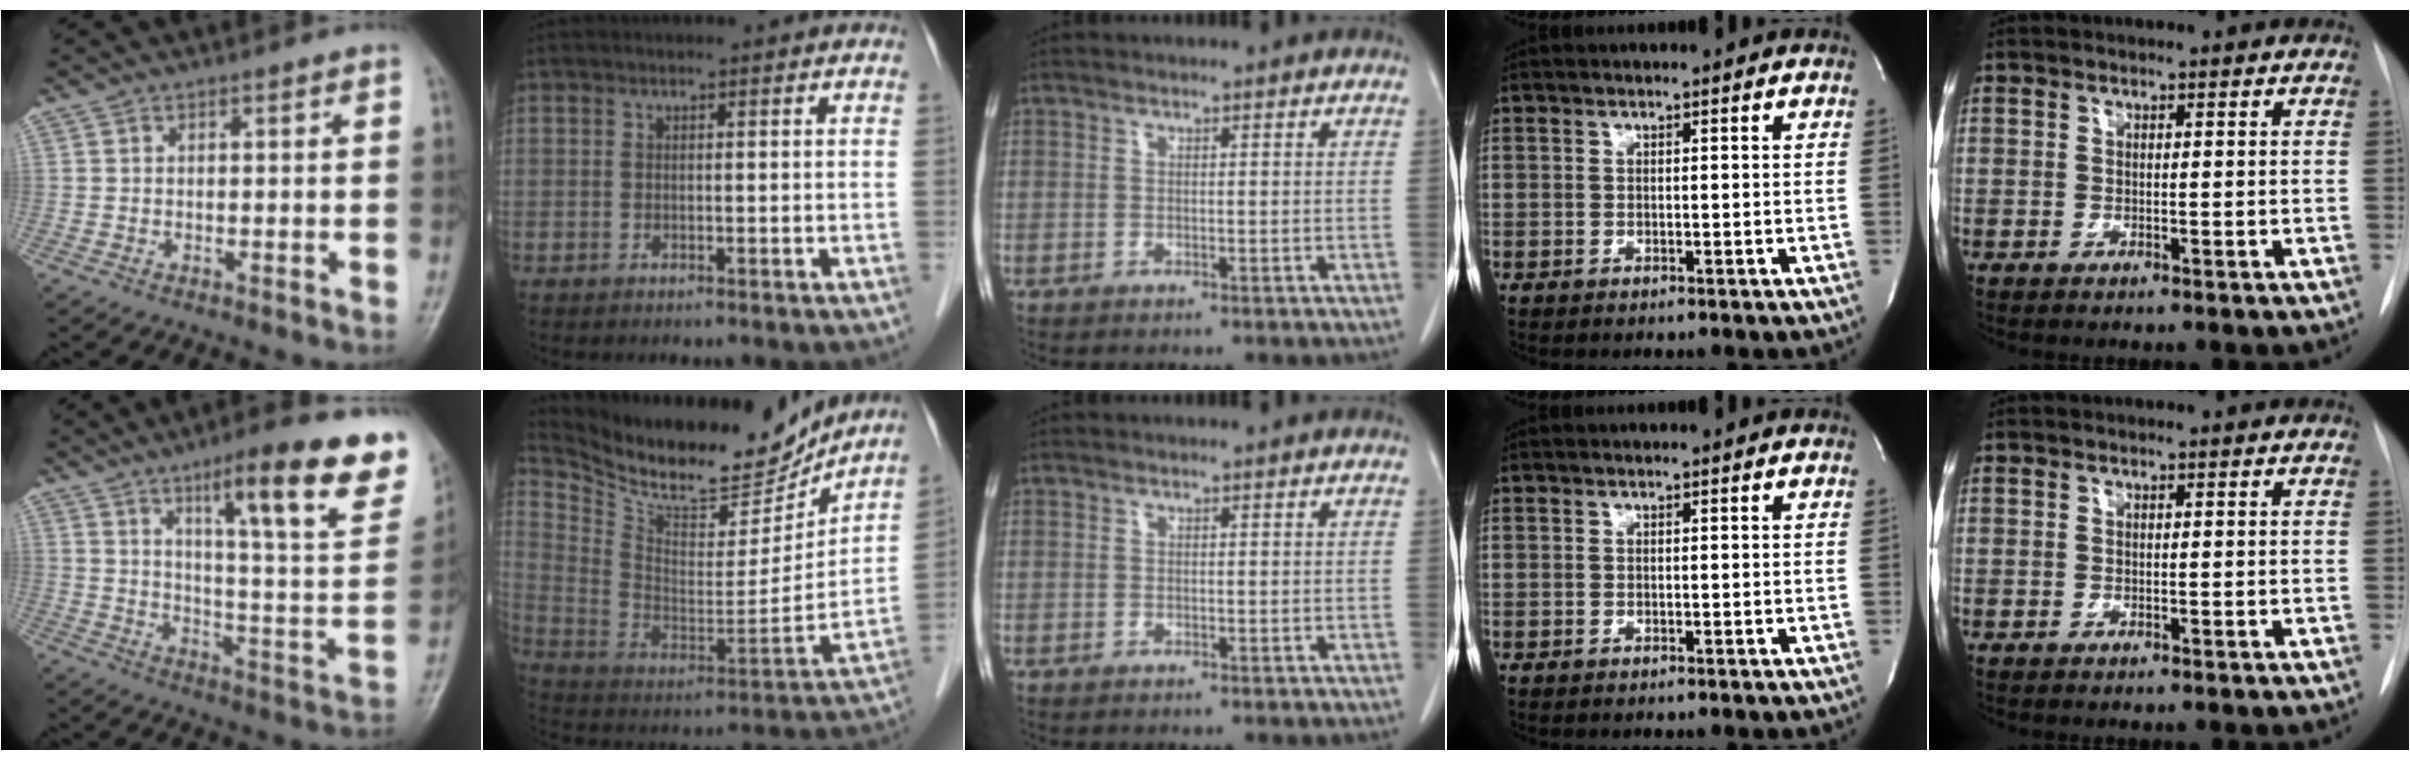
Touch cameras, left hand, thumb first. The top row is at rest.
{"thumb": {"total": 22.7, "force": [13.0, 4.5, 18.0], "torque": [-0.221, -0.051, 0.192]}, "index": {"total": 21.2, "force": [18.9, 5.6, 8.0], "torque": [-0.157, -0.021, 0.309]}}